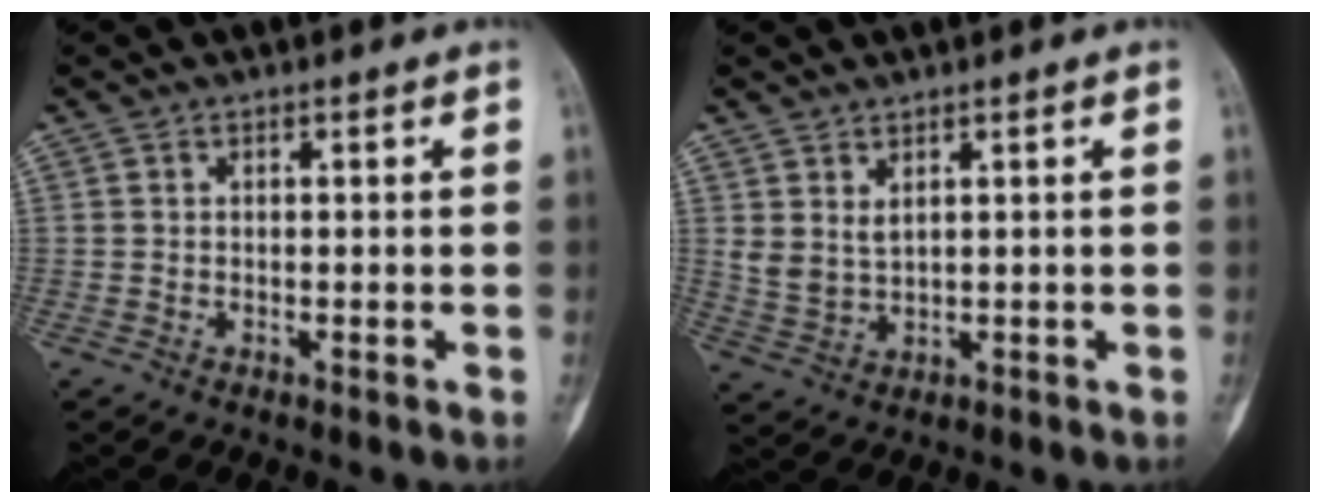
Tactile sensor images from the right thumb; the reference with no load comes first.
{"total": 3.7, "force": [1.8, 2.0, 2.6], "torque": [-0.045, -0.013, 0.047]}